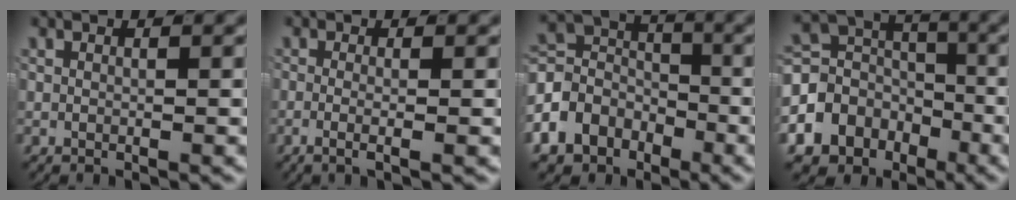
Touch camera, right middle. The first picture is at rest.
{"total": 2.3, "force": [-1.1, 0.2, 2.0], "torque": [-0.049, -0.013, -0.018]}
{"total": 9.8, "force": [-2.7, 8.0, 5.0], "torque": [-0.102, -0.031, -0.043]}
{"total": 14.6, "force": [-5.2, 11.8, 6.9], "torque": [-0.119, -0.044, -0.085]}